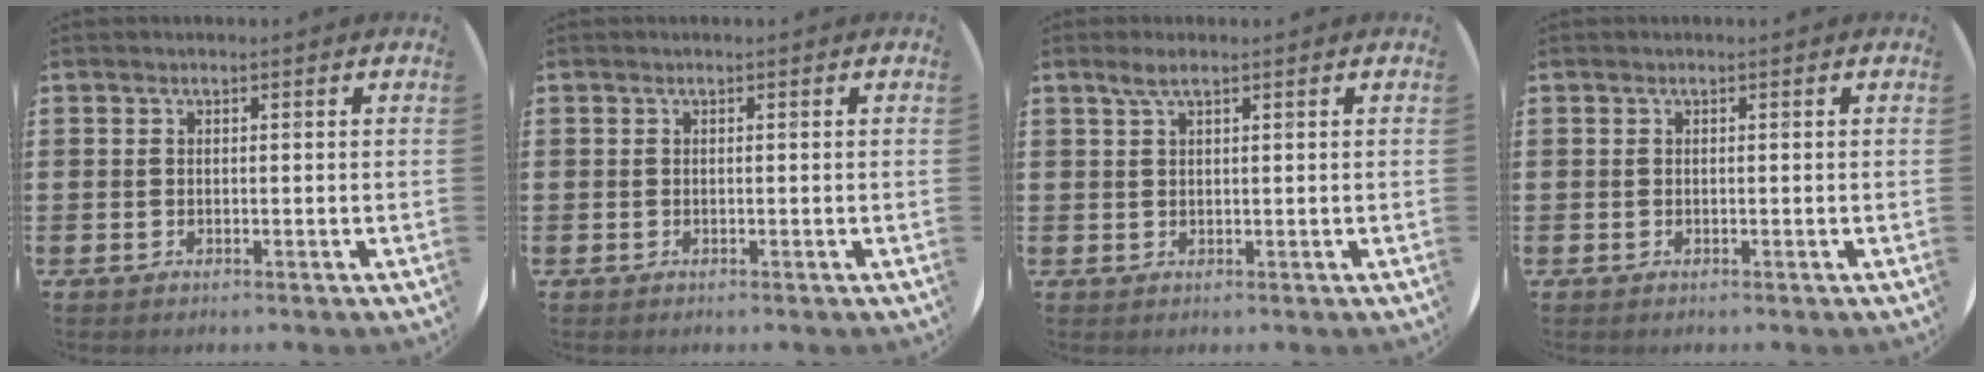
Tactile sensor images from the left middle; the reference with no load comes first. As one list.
[{"total": 0.0}, {"total": 1.9, "force": [1.3, 0.3, 1.4], "torque": [-0.028, 0.005, 0.022]}, {"total": 0.0}]